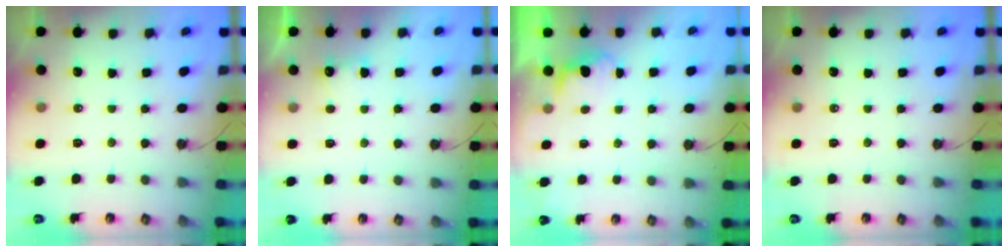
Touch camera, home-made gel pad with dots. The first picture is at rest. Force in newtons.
{"total": 4.9, "press": 4.8, "slide": 1.0}
{"total": 1.3, "press": 1.0, "slide": 0.8}
{"total": 0.0}